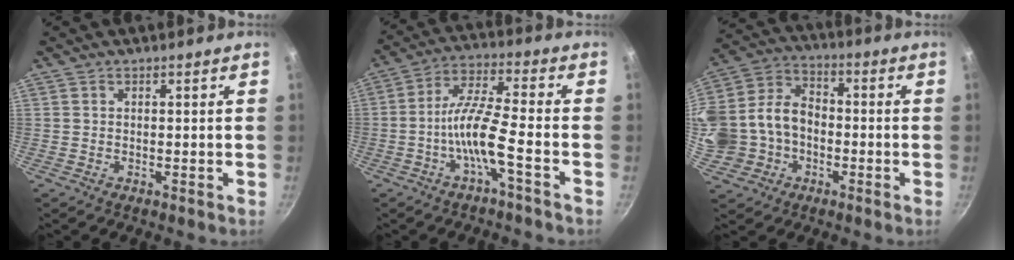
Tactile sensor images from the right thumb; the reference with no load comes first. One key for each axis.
{"total": 9.0, "fx": -3.7, "fy": 1.5, "fz": 8.1, "tx": -0.164, "ty": 0.040, "tz": -0.075}
{"total": 20.6, "fx": -3.5, "fy": 16.7, "fz": 11.6, "tx": -0.271, "ty": 0.066, "tz": -0.058}